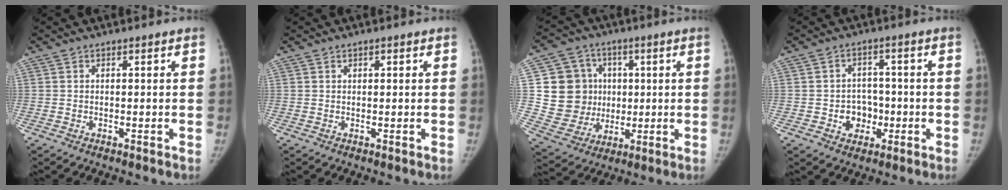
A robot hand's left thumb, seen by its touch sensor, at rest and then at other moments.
{"total": 0.8, "force": [0.3, 0.5, 0.4], "torque": [-0.002, 0.000, 0.004]}
{"total": 15.1, "force": [2.1, 13.8, 5.5], "torque": [-0.061, 0.008, 0.057]}
{"total": 6.2, "force": [-1.6, 5.3, 2.7], "torque": [-0.007, 0.017, -0.024]}